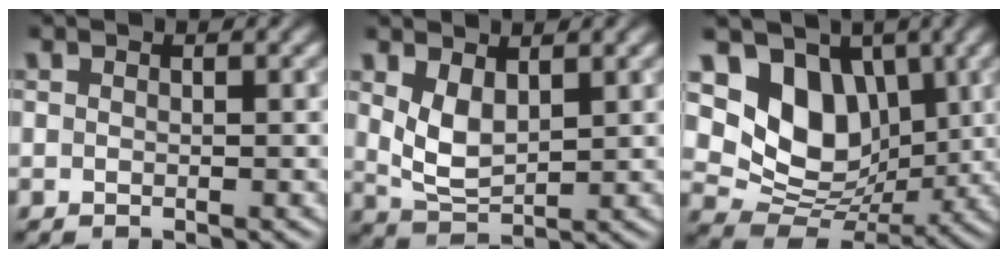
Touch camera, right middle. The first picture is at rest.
{"total": 3.5, "force": [1.3, 1.9, 2.6], "torque": [-0.064, -0.005, 0.034]}
{"total": 8.4, "force": [2.5, 6.4, 4.8], "torque": [-0.087, -0.021, 0.038]}